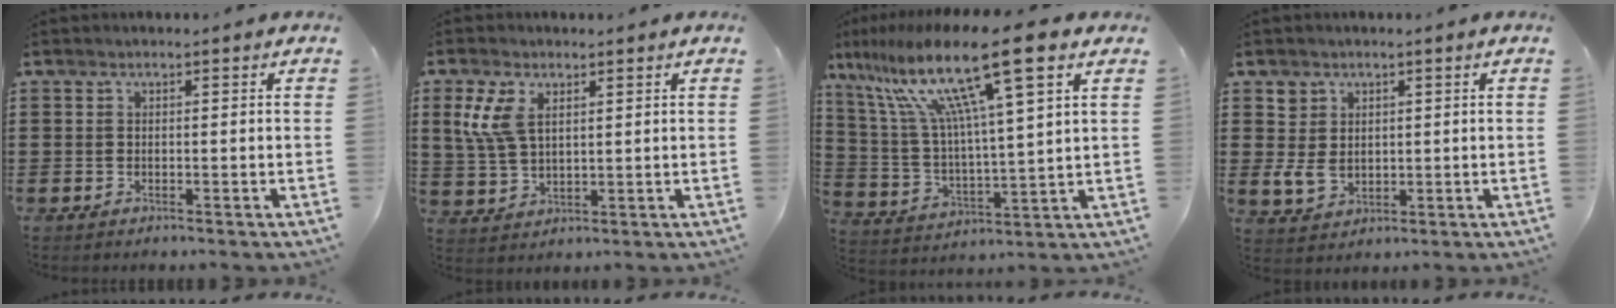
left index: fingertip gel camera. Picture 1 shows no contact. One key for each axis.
{"total": 6.7, "fx": 2.7, "fy": 3.5, "fz": 5.0, "tx": -0.122, "ty": 0.003, "tz": 0.046}
{"total": 15.8, "fx": 10.1, "fy": 1.5, "fz": 12.1, "tx": -0.257, "ty": -0.043, "tz": 0.162}
{"total": 4.4, "fx": 0.8, "fy": 3.7, "fz": 2.3, "tx": -0.059, "ty": 0.006, "tz": 0.016}